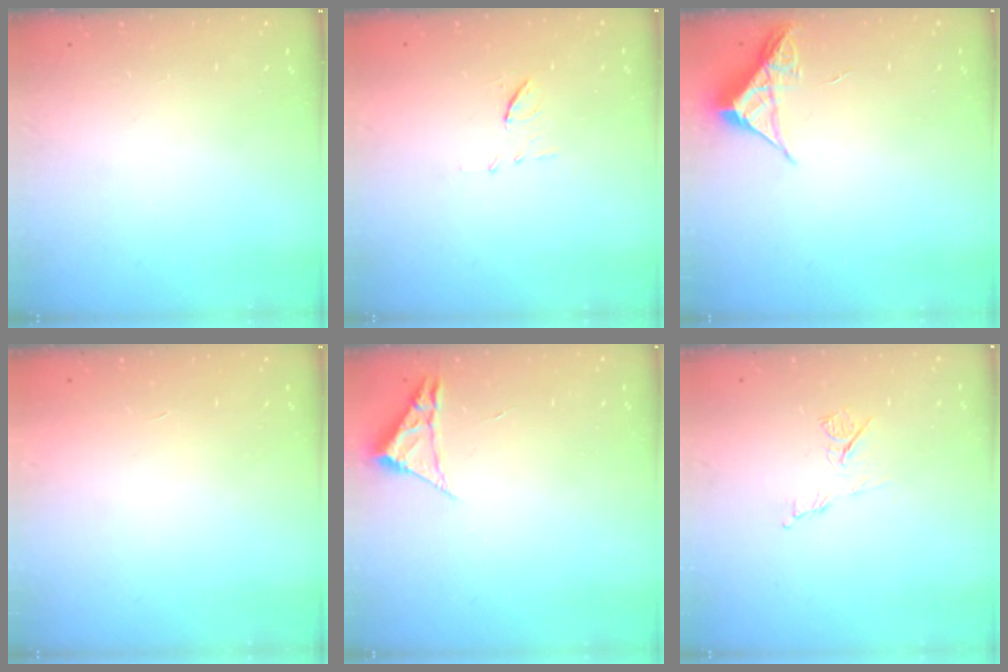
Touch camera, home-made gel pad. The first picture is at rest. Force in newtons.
{"total": 6.8, "press": 6.6, "slide": 1.8}
{"total": 5.2, "press": 5.1, "slide": 0.3}
{"total": 1.7, "press": 1.7, "slide": 0.1}
{"total": 2.3, "press": 2.3, "slide": 0.4}
{"total": 6.6, "press": 6.5, "slide": 0.9}